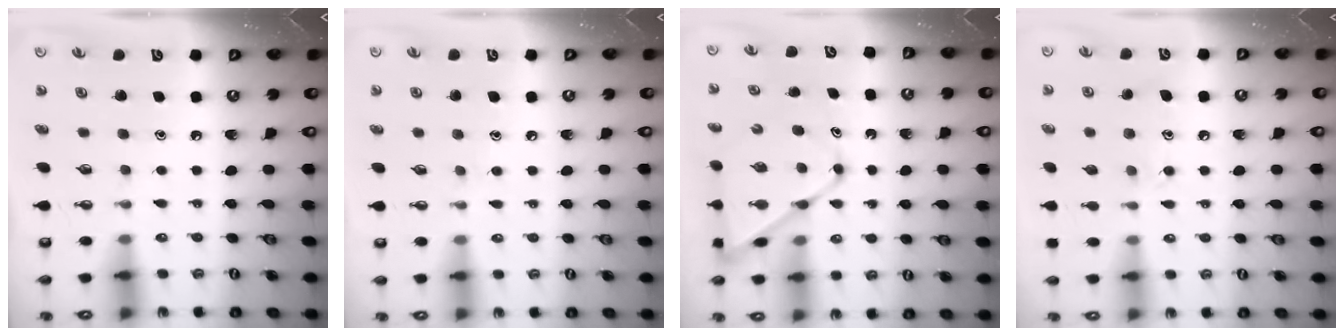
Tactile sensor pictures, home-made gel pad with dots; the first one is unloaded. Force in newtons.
{"total": 4.9, "press": 4.9, "slide": 0.6}
{"total": 12.6, "press": 12.6, "slide": 1.1}
{"total": 11.2, "press": 11.2, "slide": 0.8}